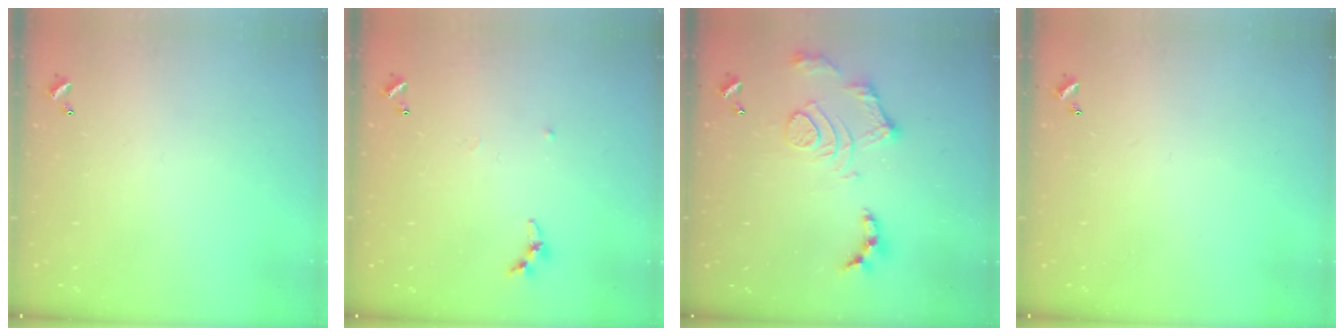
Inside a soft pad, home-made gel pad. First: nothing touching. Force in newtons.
{"total": 5.3, "press": 5.2, "slide": 0.7}
{"total": 13.2, "press": 13.2, "slide": 1.2}
{"total": 0.0}